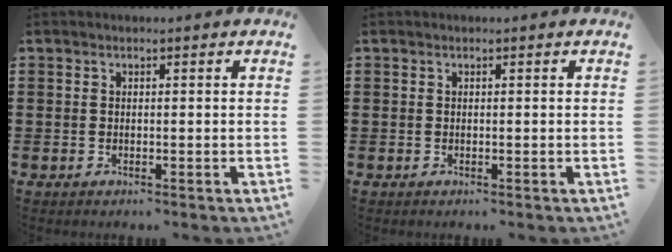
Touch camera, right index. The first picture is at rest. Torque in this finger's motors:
{"motor_torque": [0.00, 0.00, 0.00, 0.00]}